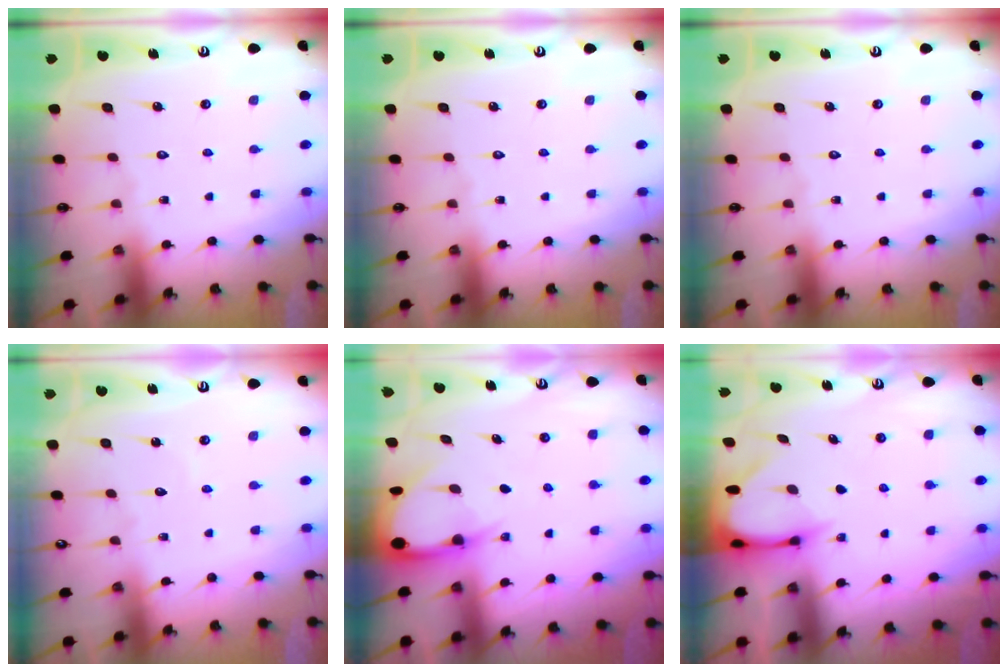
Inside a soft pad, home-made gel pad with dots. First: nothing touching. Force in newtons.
{"total": 0.0}
{"total": 0.0}
{"total": 2.7, "press": 2.7, "slide": 0.2}
{"total": 4.4, "press": 4.4, "slide": 0.5}
{"total": 3.5, "press": 3.5, "slide": 0.3}